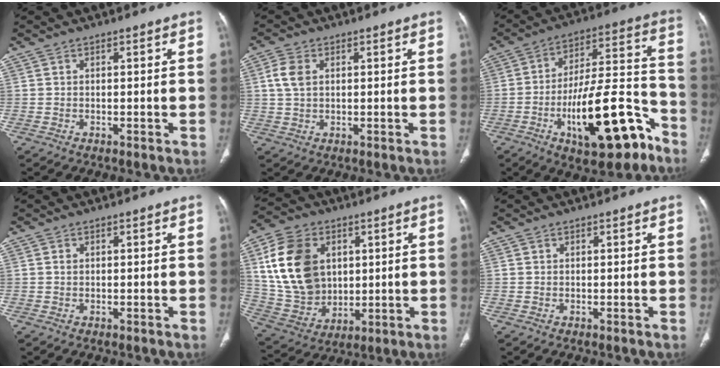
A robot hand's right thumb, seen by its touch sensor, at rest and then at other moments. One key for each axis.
{"total": 4.4, "fx": 1.1, "fy": 2.9, "fz": 3.2, "tx": -0.073, "ty": 0.005, "tz": 0.021}
{"total": 21.7, "fx": -10.5, "fy": 7.8, "fz": 17.3, "tx": -0.255, "ty": 0.075, "tz": -0.157}
{"total": 0.6, "fx": 0.1, "fy": 0.5, "fz": 0.4, "tx": -0.005, "ty": 0.003, "tz": 0.003}
{"total": 18.5, "fx": 4.7, "fy": 13.8, "fz": 11.4, "tx": -0.191, "ty": -0.005, "tz": 0.103}
{"total": 0.0}